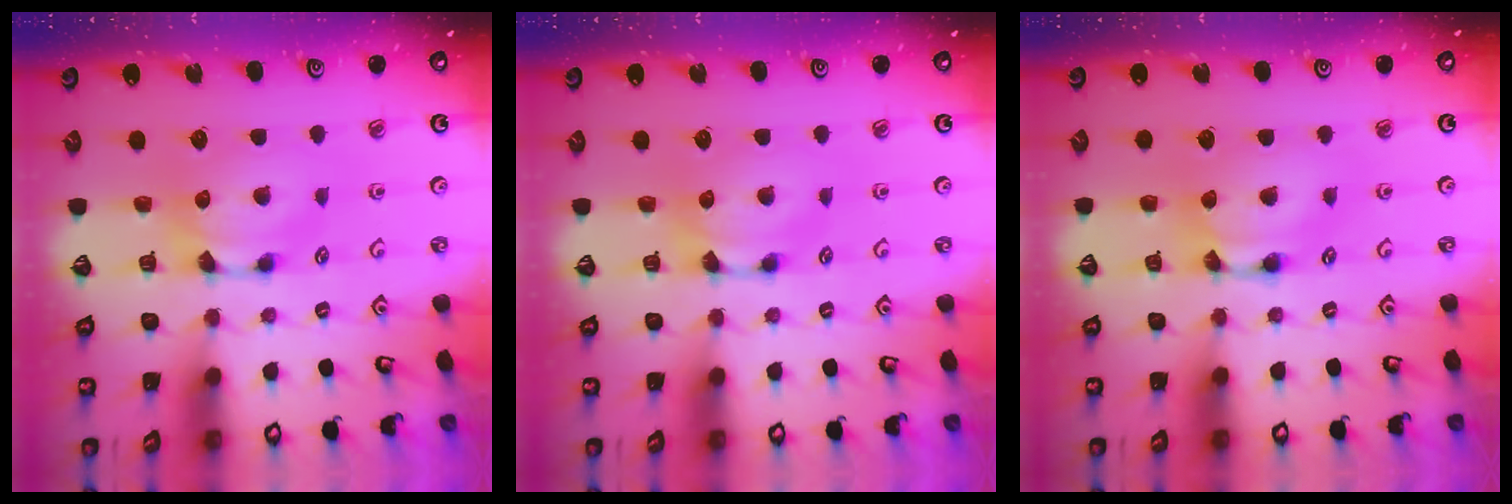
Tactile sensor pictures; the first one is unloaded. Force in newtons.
{"total": 0.0}
{"total": 2.0, "press": 2.0, "slide": 0.1}